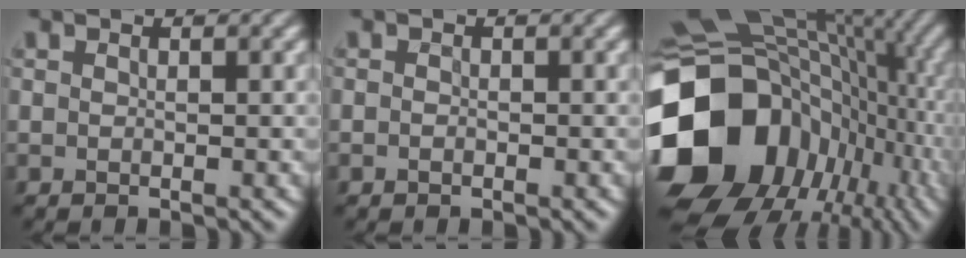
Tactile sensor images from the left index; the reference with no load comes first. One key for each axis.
{"total": 0.5, "fx": -0.4, "fy": -0.1, "fz": -0.3, "tx": 0.000, "ty": 0.000, "tz": 0.002}
{"total": 18.1, "fx": -3.4, "fy": 15.0, "fz": 9.5, "tx": -0.230, "ty": -0.011, "tz": -0.046}